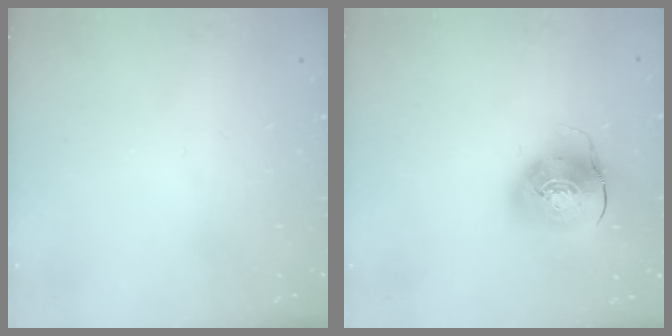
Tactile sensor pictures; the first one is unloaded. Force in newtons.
{"total": 10.7, "press": 10.6, "slide": 1.8}